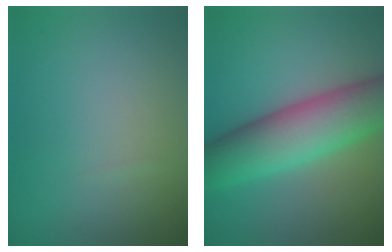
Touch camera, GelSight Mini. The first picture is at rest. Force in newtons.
{"total": 8.8, "press": 8.8, "slide": 0.2}